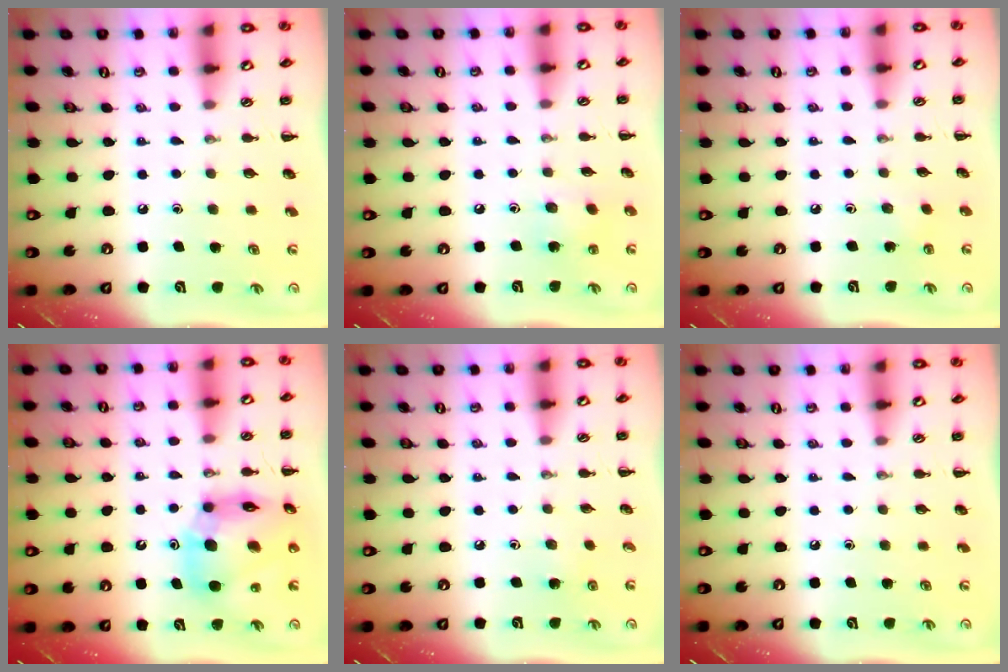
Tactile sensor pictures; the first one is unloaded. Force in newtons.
{"total": 4.3, "press": 4.1, "slide": 1.2}
{"total": 1.4, "press": 1.3, "slide": 0.5}
{"total": 13.6, "press": 13.1, "slide": 3.9}
{"total": 3.0, "press": 2.8, "slide": 1.0}
{"total": 0.0}